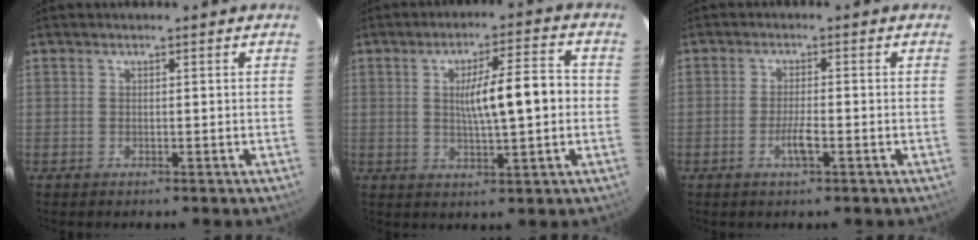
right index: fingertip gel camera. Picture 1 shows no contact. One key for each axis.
{"total": 9.5, "fx": 0.2, "fy": 1.2, "fz": 9.4, "tx": -0.151, "ty": 0.016, "tz": 0.004}
{"total": 2.7, "fx": -1.1, "fy": 0.2, "fz": 2.5, "tx": -0.050, "ty": -0.002, "tz": -0.022}